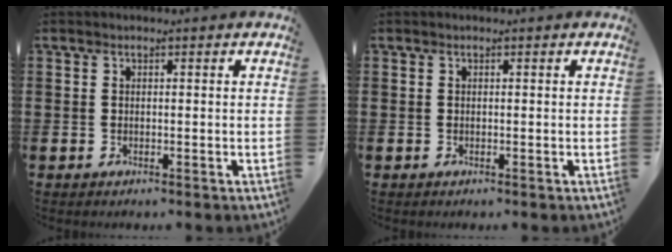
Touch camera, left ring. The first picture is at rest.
{"total": 0.0}